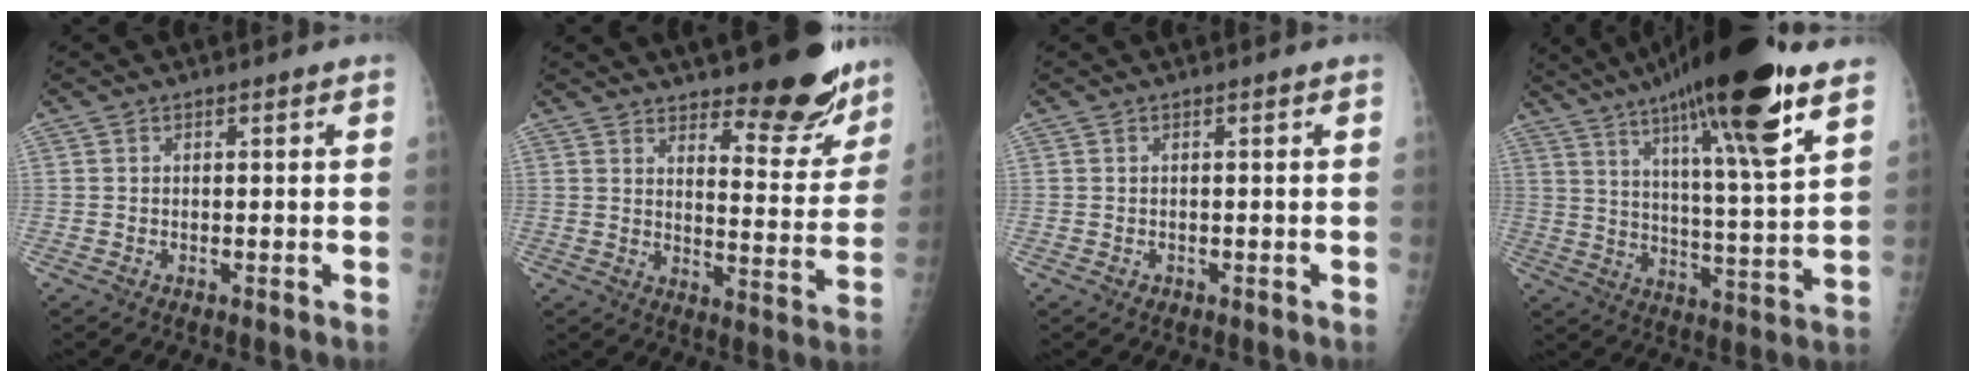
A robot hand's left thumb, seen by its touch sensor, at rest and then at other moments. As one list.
[{"total": 15.2, "force": [11.7, 4.9, 8.3], "torque": [-0.062, -0.093, 0.157]}, {"total": 0.6, "force": [-0.2, 0.5, 0.1], "torque": [-0.002, 0.002, -0.001]}, {"total": 23.9, "force": [14.9, 3.4, 18.4], "torque": [-0.290, -0.042, 0.238]}]